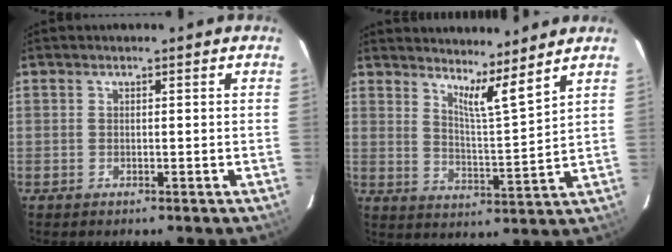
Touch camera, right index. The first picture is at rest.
{"total": 7.5, "force": [6.5, -0.8, 3.8], "torque": [-0.057, -0.026, 0.101]}